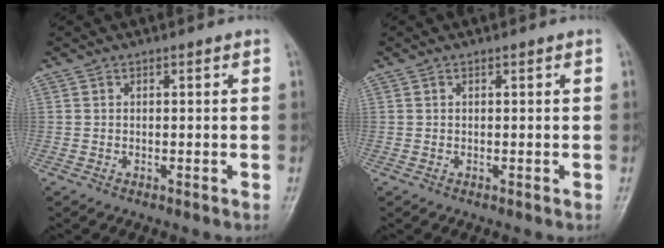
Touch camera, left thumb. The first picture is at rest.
{"total": 0.0}